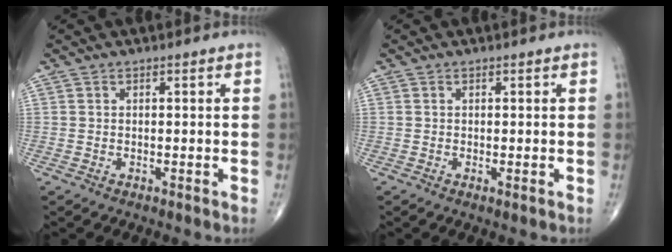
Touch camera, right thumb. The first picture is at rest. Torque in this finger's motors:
{"motor_torque": [-0.09, 0.04, -0.28, -0.10, -0.02]}